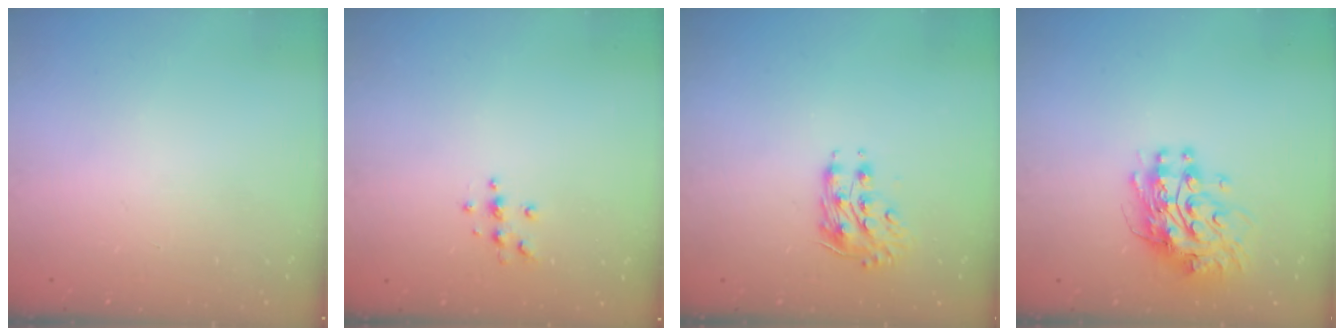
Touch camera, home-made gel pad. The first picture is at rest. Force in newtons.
{"total": 4.7, "press": 4.6, "slide": 0.5}
{"total": 9.4, "press": 9.4, "slide": 0.9}
{"total": 11.2, "press": 11.2, "slide": 0.9}